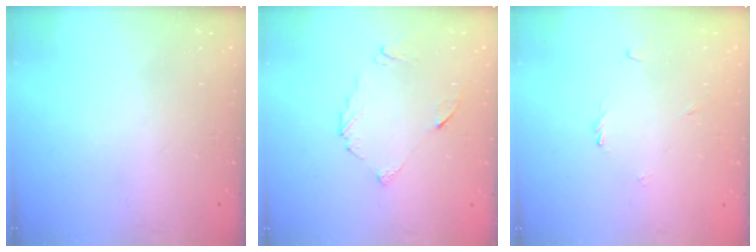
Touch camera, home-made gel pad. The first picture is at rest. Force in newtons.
{"total": 5.8, "press": 5.7, "slide": 0.5}
{"total": 1.2, "press": 1.2, "slide": 0.4}